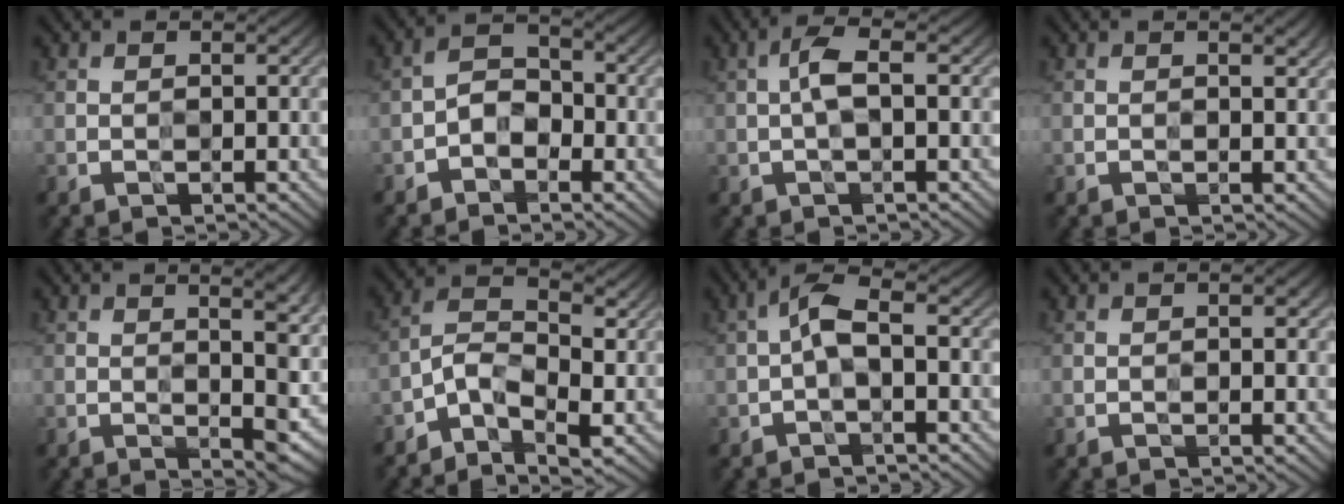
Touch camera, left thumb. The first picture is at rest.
{"total": 3.3, "force": [-1.6, 2.2, 1.9], "torque": [-0.034, 0.010, -0.042]}
{"total": 2.7, "force": [0.2, 0.6, 2.6], "torque": [-0.059, 0.011, -0.003]}
{"total": 1.3, "force": [0.7, 0.1, 1.1], "torque": [-0.020, 0.000, 0.009]}
{"total": 7.9, "force": [2.1, 2.2, 7.3], "torque": [-0.086, 0.001, 0.030]}
{"total": 5.0, "force": [-2.5, 2.3, 3.7], "torque": [-0.072, 0.006, -0.063]}
{"total": 3.4, "force": [-0.3, 1.1, 3.2], "torque": [-0.072, 0.013, -0.015]}
{"total": 1.1, "force": [0.4, 0.2, 1.0], "torque": [-0.017, 0.000, 0.005]}